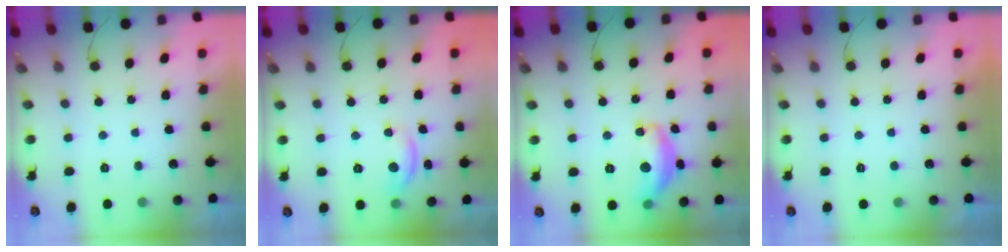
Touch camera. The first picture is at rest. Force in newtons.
{"total": 6.7, "press": 6.7, "slide": 0.5}
{"total": 14.0, "press": 13.9, "slide": 1.0}
{"total": 0.0}